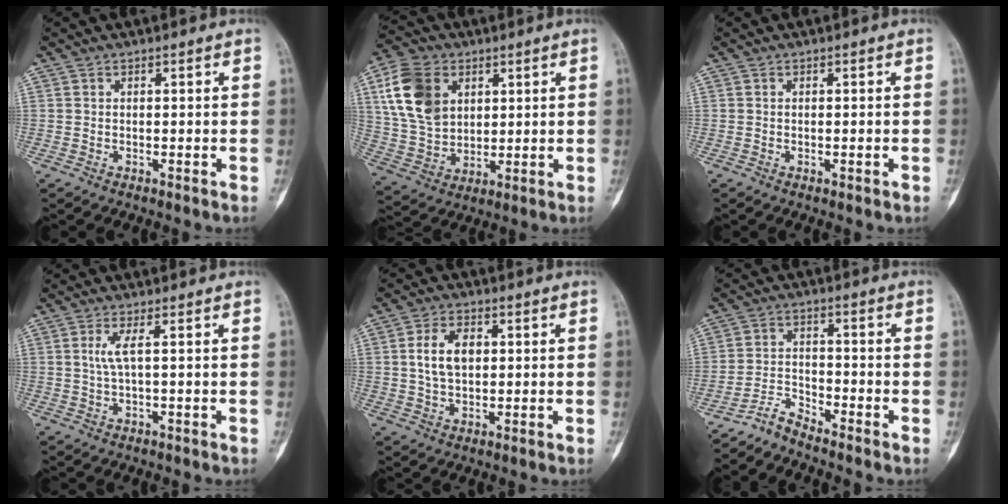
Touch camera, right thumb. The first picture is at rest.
{"total": 14.4, "force": [4.9, 10.5, 8.6], "torque": [-0.142, -0.008, 0.096]}
{"total": 0.9, "force": [-0.3, 0.2, 0.8], "torque": [-0.011, 0.001, -0.002]}
{"total": 2.8, "force": [0.6, 0.2, 2.7], "torque": [-0.077, 0.004, 0.015]}
{"total": 7.2, "force": [1.2, 4.5, 5.4], "torque": [-0.091, 0.004, 0.023]}
{"total": 4.0, "force": [-4.0, 0.2, 0.4], "torque": [-0.010, 0.025, -0.082]}